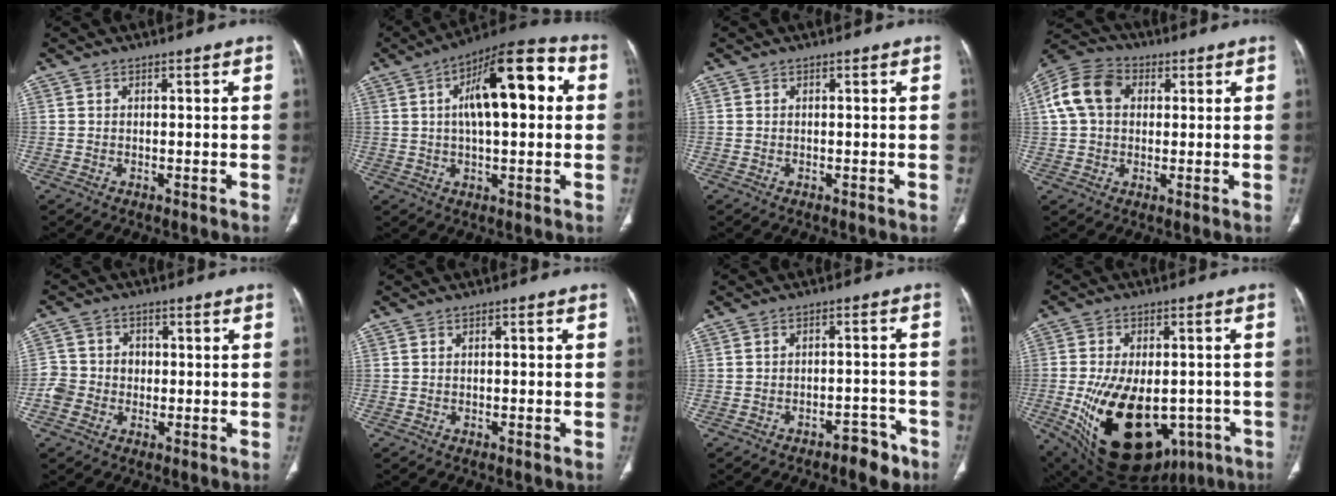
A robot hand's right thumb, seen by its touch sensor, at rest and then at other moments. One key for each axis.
{"total": 17.3, "fx": 3.4, "fy": 6.8, "fz": 15.5, "tx": -0.221, "ty": 0.026, "tz": 0.045}
{"total": 0.0}
{"total": 11.4, "fx": 2.5, "fy": 8.5, "fz": 7.2, "tx": -0.134, "ty": 0.025, "tz": 0.037}
{"total": 5.6, "fx": -1.2, "fy": 5.1, "fz": 1.8, "tx": -0.015, "ty": 0.019, "tz": -0.026}
{"total": 0.9, "fx": 0.0, "fy": 0.4, "fz": 0.8, "tx": -0.013, "ty": 0.002, "tz": -0.001}
{"total": 5.3, "fx": -3.8, "fy": 2.5, "fz": 2.8, "tx": -0.022, "ty": 0.037, "tz": -0.047}
{"total": 25.5, "fx": -7.7, "fy": 15.2, "fz": 19.0, "tx": -0.319, "ty": -0.010, "tz": -0.085}